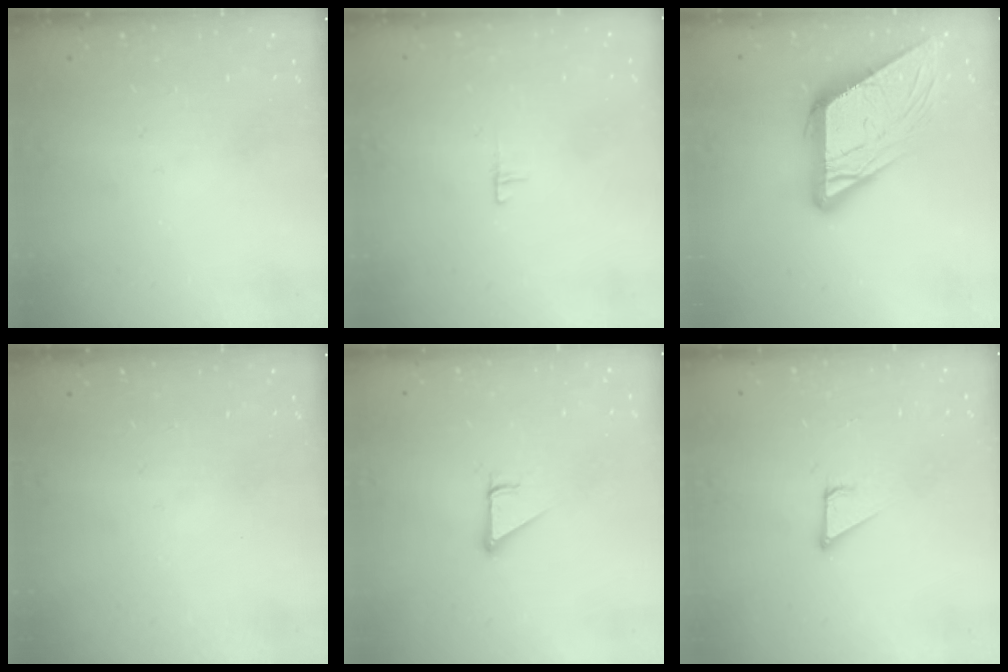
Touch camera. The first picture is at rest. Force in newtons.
{"total": 3.6, "press": 3.5, "slide": 0.3}
{"total": 14.0, "press": 13.9, "slide": 1.4}
{"total": 0.0}
{"total": 3.0, "press": 3.0, "slide": 0.2}
{"total": 3.3, "press": 3.3, "slide": 0.1}